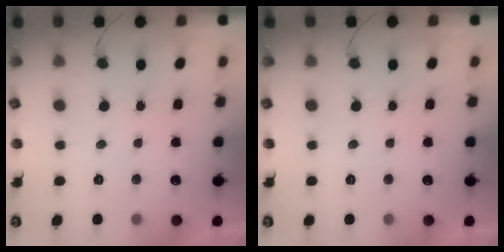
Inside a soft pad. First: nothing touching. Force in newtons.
{"total": 0.0}